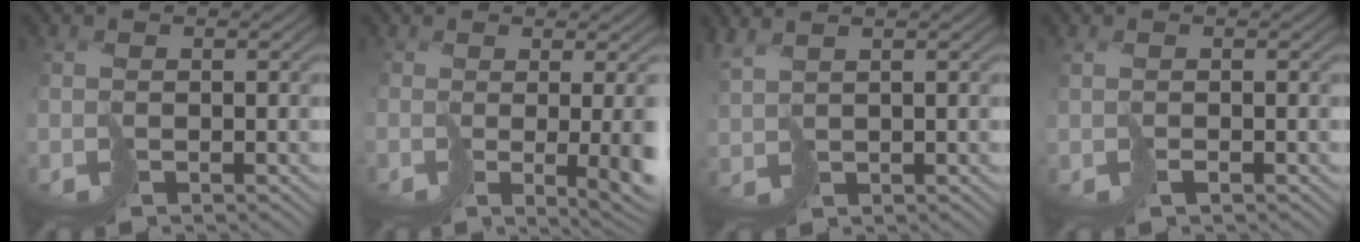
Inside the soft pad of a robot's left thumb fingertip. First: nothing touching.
{"total": 7.5, "force": [-0.9, 1.8, 7.2], "torque": [-0.079, -0.028, 0.022]}
{"total": 2.8, "force": [2.1, 0.0, 1.8], "torque": [-0.061, -0.002, 0.047]}
{"total": 0.6, "force": [0.1, 0.0, 0.6], "torque": [-0.016, -0.001, 0.004]}